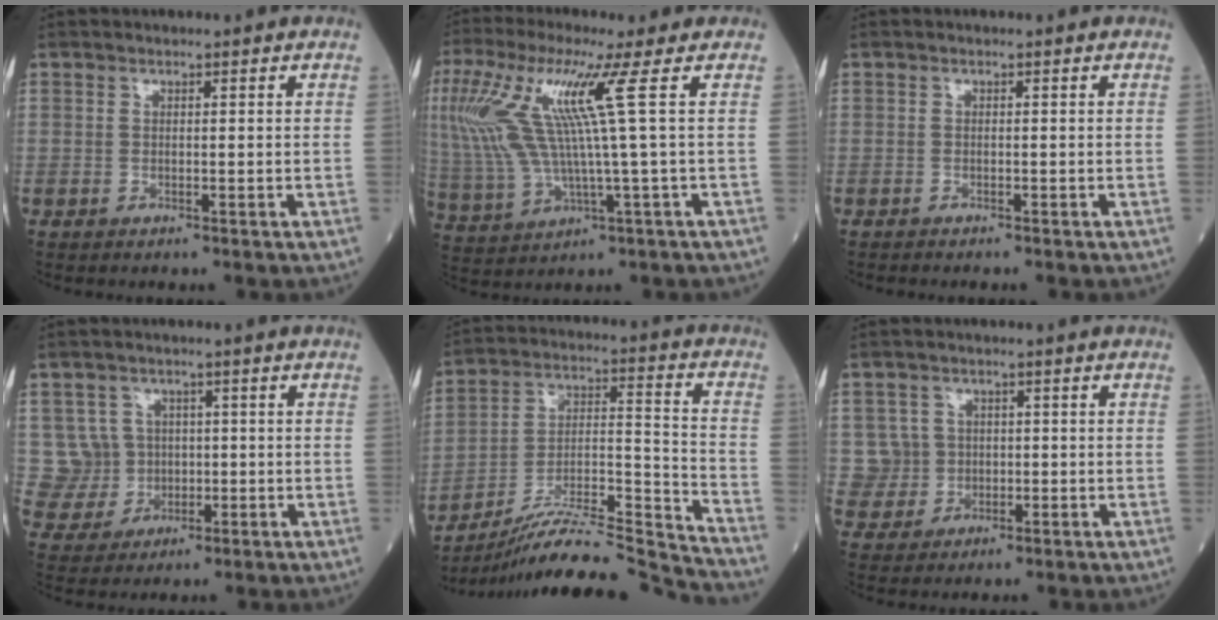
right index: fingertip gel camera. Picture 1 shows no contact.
{"total": 14.8, "force": [4.7, -0.1, 14.1], "torque": [-0.317, 0.015, 0.092]}
{"total": 1.3, "force": [-1.2, 0.0, 0.5], "torque": [-0.005, 0.000, -0.015]}
{"total": 6.1, "force": [0.9, 6.0, 0.1], "torque": [0.001, 0.016, 0.026]}
{"total": 20.4, "force": [-19.5, -2.2, 5.5], "torque": [-0.102, 0.006, -0.322]}
{"total": 4.5, "force": [0.4, 4.4, -0.4], "torque": [0.018, 0.013, 0.010]}